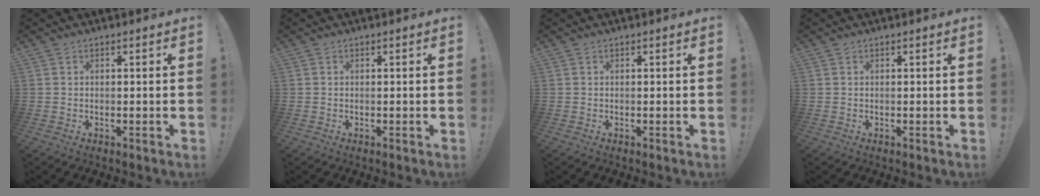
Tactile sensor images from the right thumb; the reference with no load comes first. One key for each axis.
{"total": 0.0}
{"total": 0.0}
{"total": 0.0}